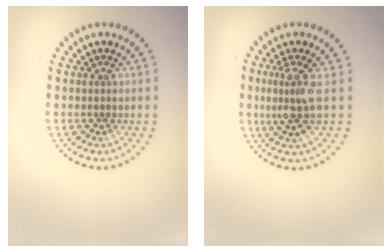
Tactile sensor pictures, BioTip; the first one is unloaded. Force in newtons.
{"total": 3.0, "press": 2.5, "slide": 1.7}